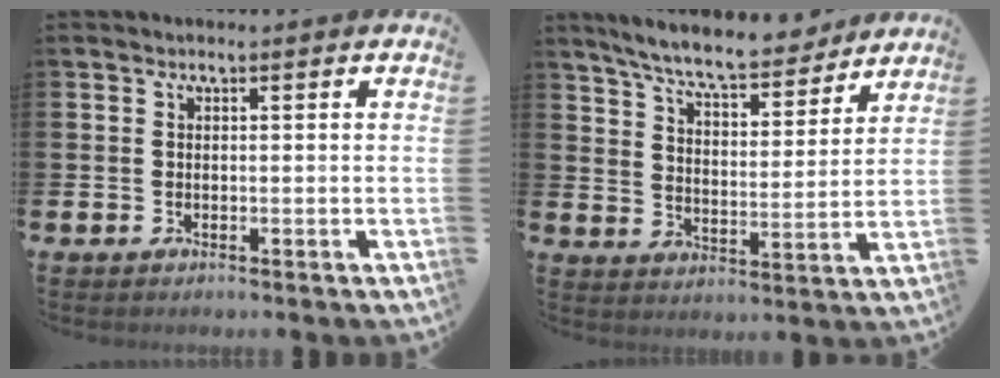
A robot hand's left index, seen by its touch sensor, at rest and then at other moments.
{"total": 8.1, "force": [7.6, 1.1, 2.8], "torque": [-0.081, -0.045, 0.132]}